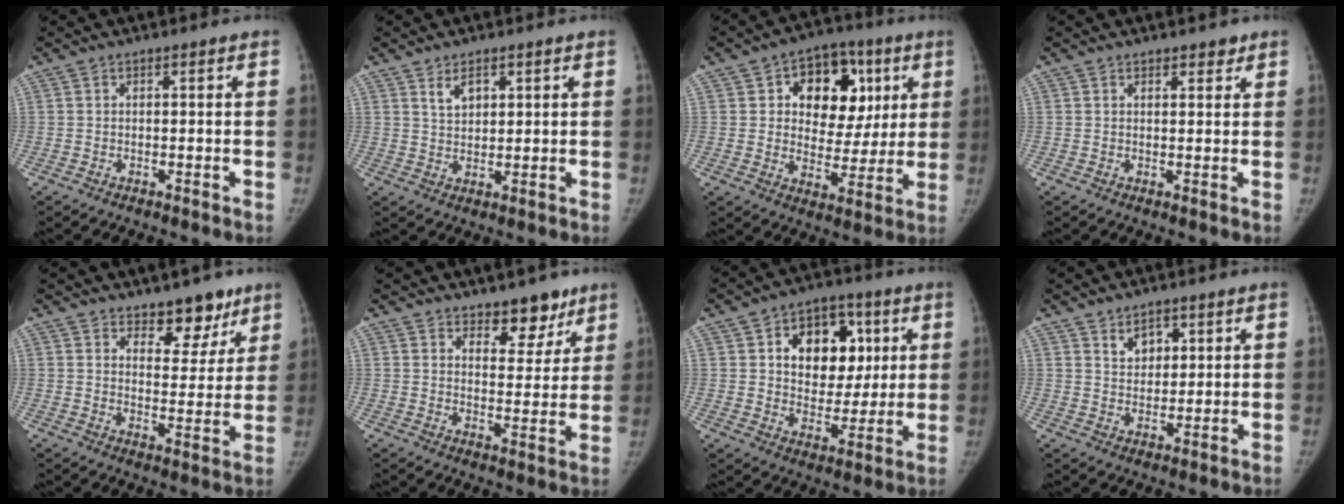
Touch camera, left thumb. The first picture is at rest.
{"total": 3.6, "force": [2.1, 2.0, 2.2], "torque": [-0.028, -0.014, 0.043]}
{"total": 16.4, "force": [4.9, 11.6, 10.6], "torque": [-0.090, 0.004, 0.077]}
{"total": 1.8, "force": [1.4, 1.0, 0.6], "torque": [0.008, -0.009, 0.017]}
{"total": 8.3, "force": [6.1, 4.5, 3.4], "torque": [0.002, -0.039, 0.089]}
{"total": 7.6, "force": [5.6, 4.0, 3.2], "torque": [0.000, -0.037, 0.082]}
{"total": 15.2, "force": [4.3, 11.0, 9.5], "torque": [-0.081, -0.003, 0.069]}
{"total": 4.3, "force": [2.3, 3.0, 2.1], "torque": [-0.010, -0.018, 0.044]}